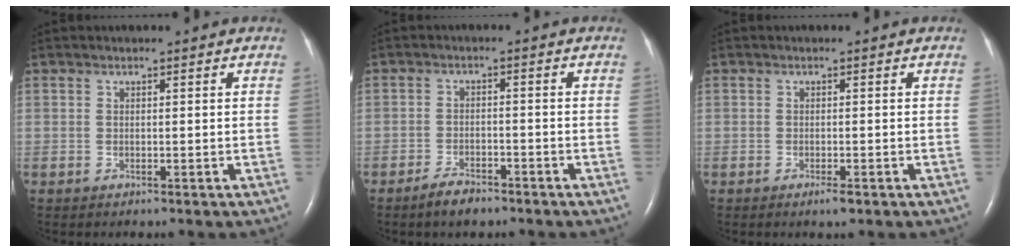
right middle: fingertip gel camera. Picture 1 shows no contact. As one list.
[{"total": 3.8, "force": [-3.1, 1.2, 1.9], "torque": [-0.043, -0.002, -0.052]}, {"total": 1.4, "force": [-0.9, 0.2, 1.0], "torque": [-0.020, -0.003, -0.013]}]